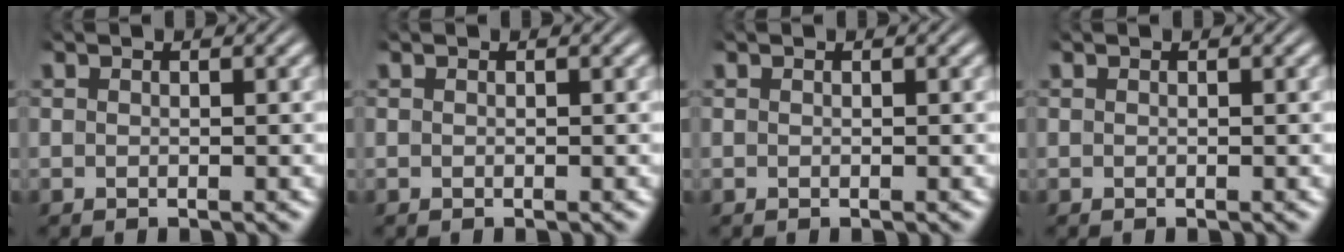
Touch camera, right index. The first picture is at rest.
{"total": 0.0}
{"total": 0.0}
{"total": 0.0}